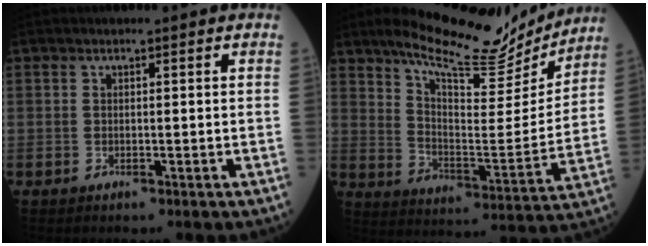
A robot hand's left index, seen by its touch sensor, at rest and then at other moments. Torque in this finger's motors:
{"motor_torque": [0.91, -1.23, 0.39, 0.08]}